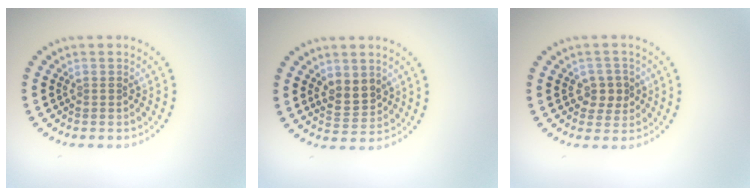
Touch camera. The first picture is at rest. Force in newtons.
{"total": 2.7, "press": 2.5, "slide": 0.9}
{"total": 2.4, "press": 2.2, "slide": 0.8}